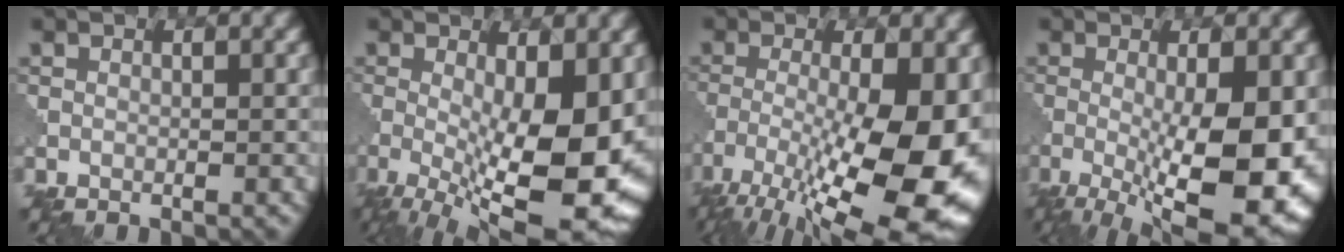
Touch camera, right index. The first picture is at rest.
{"total": 13.5, "force": [-2.4, 4.4, 12.5], "torque": [-0.187, -0.014, -0.032]}
{"total": 15.3, "force": [-6.4, 5.0, 13.0], "torque": [-0.227, -0.020, -0.096]}
{"total": 12.2, "force": [-2.6, 3.7, 11.4], "torque": [-0.167, -0.023, -0.030]}